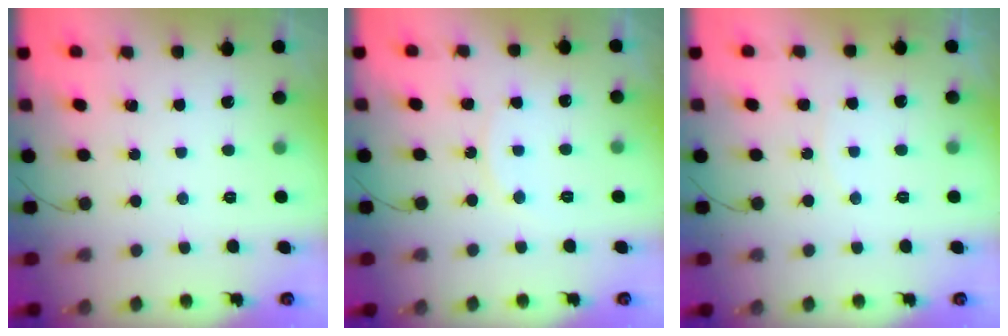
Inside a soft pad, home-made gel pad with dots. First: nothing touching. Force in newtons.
{"total": 3.9, "press": 3.9, "slide": 0.7}
{"total": 3.9, "press": 3.9, "slide": 0.3}